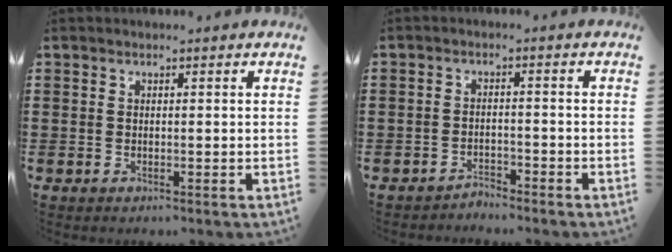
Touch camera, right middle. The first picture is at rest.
{"total": 2.3, "force": [-2.3, 0.2, -0.1], "torque": [-0.006, 0.002, -0.052]}